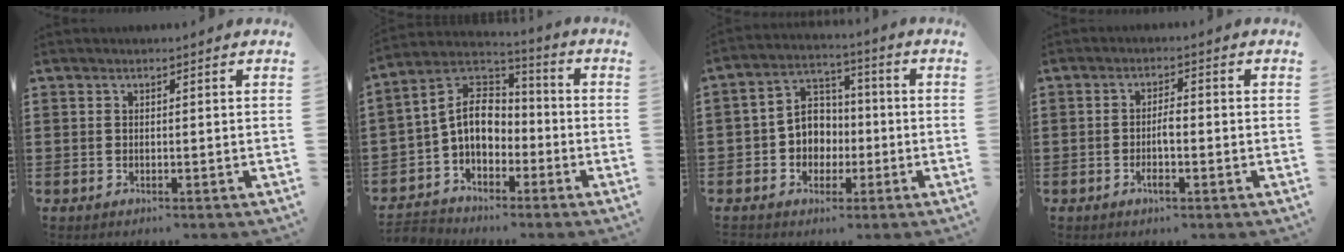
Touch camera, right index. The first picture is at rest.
{"total": 8.9, "force": [-1.1, 6.5, 5.9], "torque": [-0.150, 0.002, -0.028]}
{"total": 5.8, "force": [-1.3, 5.3, 1.9], "torque": [-0.052, 0.015, -0.025]}
{"total": 3.3, "force": [-1.0, 0.9, 3.0], "torque": [-0.062, 0.000, -0.021]}